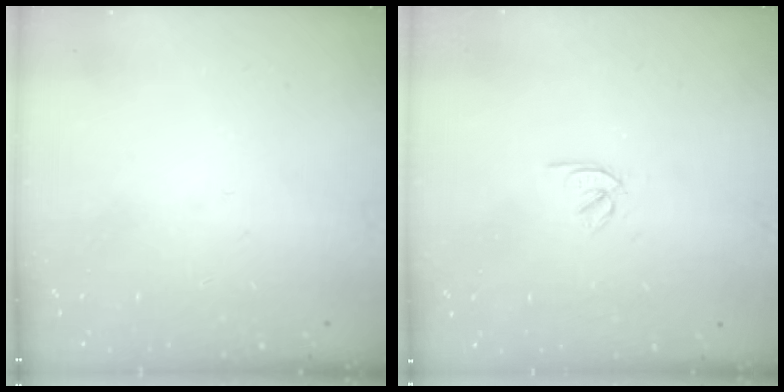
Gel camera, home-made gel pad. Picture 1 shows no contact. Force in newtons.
{"total": 2.5, "press": 2.4, "slide": 0.7}